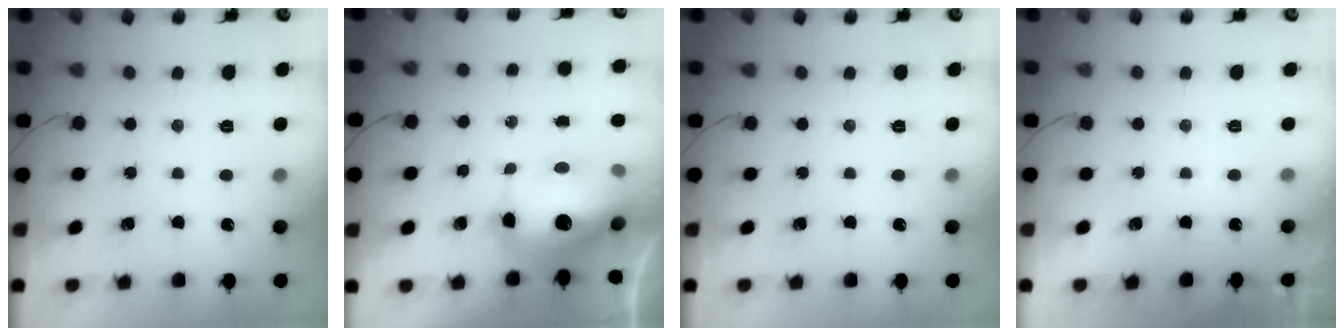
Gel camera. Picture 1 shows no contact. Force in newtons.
{"total": 16.5, "press": 16.1, "slide": 3.8}
{"total": 0.0}
{"total": 0.6, "press": 0.2, "slide": 0.5}